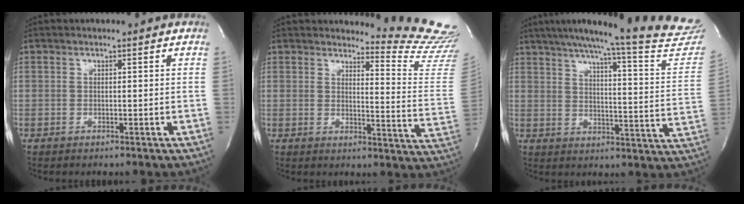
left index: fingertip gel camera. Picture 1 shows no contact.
{"total": 13.5, "force": [13.4, -1.1, 1.1], "torque": [-0.002, -0.157, 0.129]}
{"total": 24.8, "force": [22.8, 0.0, 9.8], "torque": [-0.141, -0.089, 0.271]}